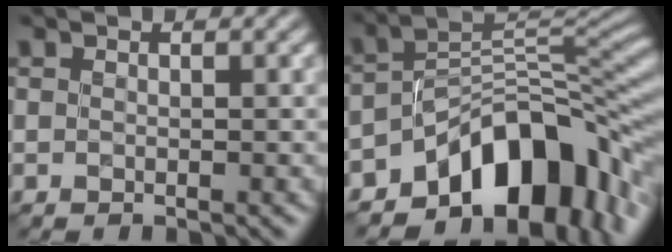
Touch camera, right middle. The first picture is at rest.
{"total": 11.2, "force": [-6.4, 5.7, 7.1], "torque": [-0.080, 0.005, -0.119]}